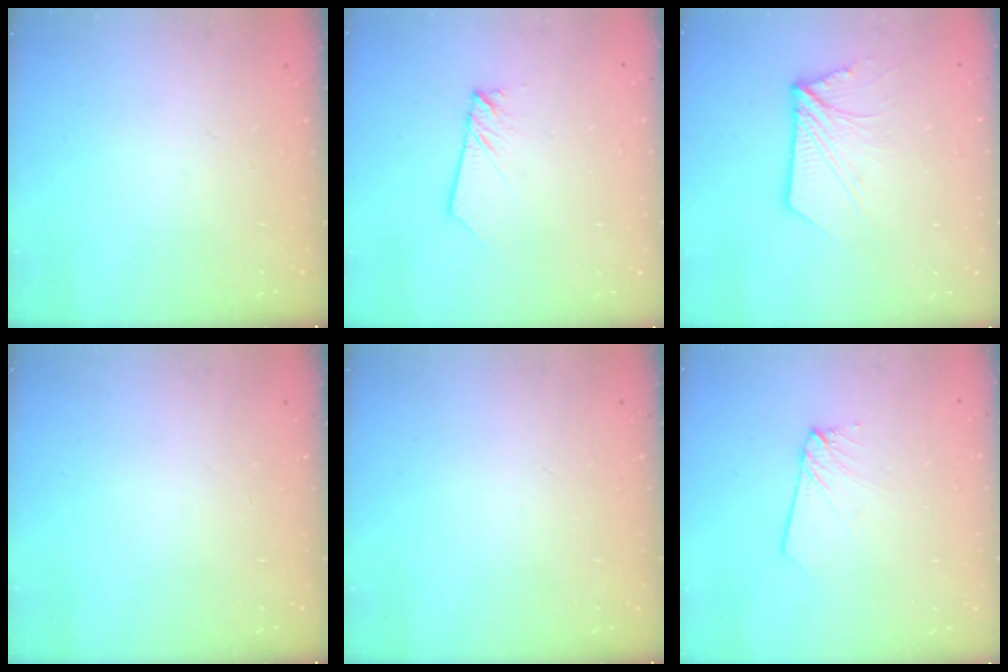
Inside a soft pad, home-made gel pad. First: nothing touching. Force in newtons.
{"total": 2.0, "press": 2.0, "slide": 0.2}
{"total": 9.8, "press": 9.7, "slide": 0.9}
{"total": 0.0}
{"total": 0.0}
{"total": 3.5, "press": 3.4, "slide": 0.3}